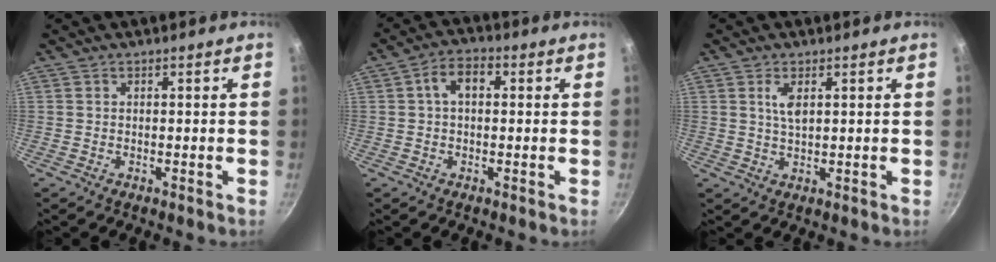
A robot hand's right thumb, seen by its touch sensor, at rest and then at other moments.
{"total": 5.2, "force": [0.8, 3.3, 3.9], "torque": [-0.057, 0.014, 0.006]}
{"total": 3.2, "force": [1.1, 1.4, 2.7], "torque": [-0.048, -0.006, 0.023]}